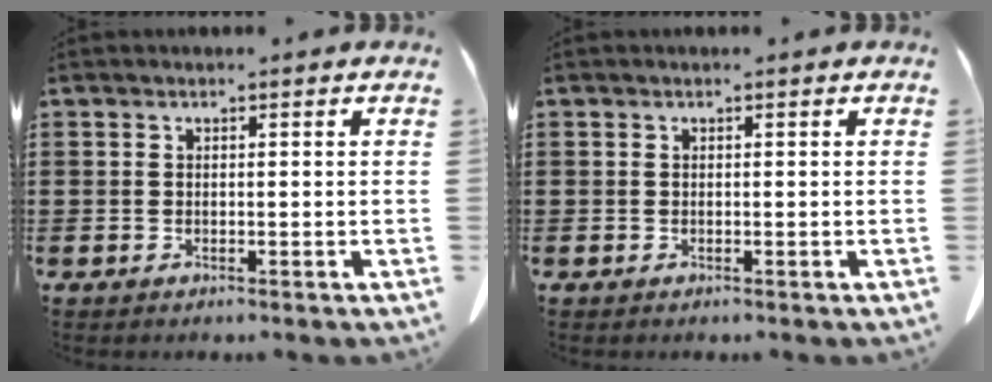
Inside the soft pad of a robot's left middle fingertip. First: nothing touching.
{"total": 0.0}